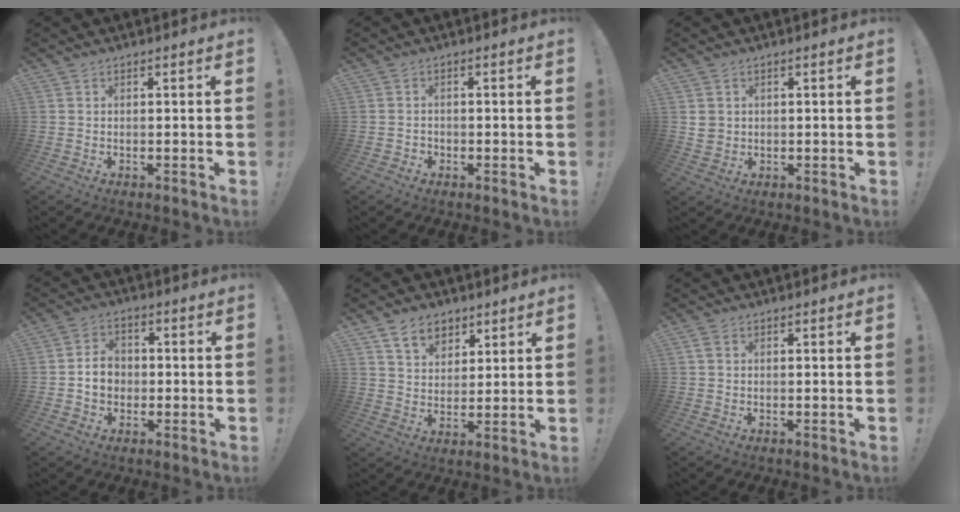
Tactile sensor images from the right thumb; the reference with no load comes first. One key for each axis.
{"total": 1.5, "fx": -0.8, "fy": 1.2, "fz": 0.5, "tx": -0.006, "ty": 0.002, "tz": -0.015}
{"total": 3.5, "fx": 1.1, "fy": 3.1, "fz": 1.2, "tx": -0.016, "ty": 0.000, "tz": 0.023}
{"total": 7.7, "fx": -0.8, "fy": 6.5, "fz": 4.1, "tx": -0.061, "ty": 0.016, "tz": -0.012}
{"total": 9.5, "fx": 5.9, "fy": 6.5, "fz": 3.5, "tx": -0.052, "ty": -0.031, "tz": 0.115}
{"total": 1.7, "fx": 0.6, "fy": 1.2, "fz": 1.0, "tx": -0.012, "ty": 0.002, "tz": 0.010}